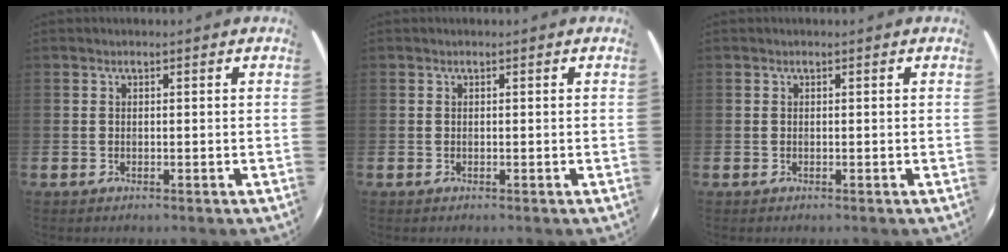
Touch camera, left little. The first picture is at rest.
{"total": 0.0}
{"total": 0.0}